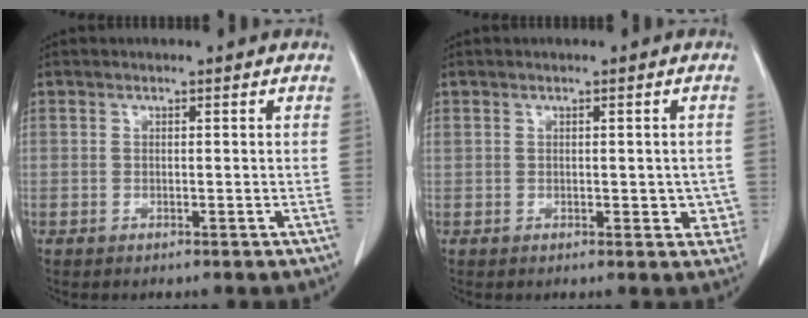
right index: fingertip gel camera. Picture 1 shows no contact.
{"total": 4.0, "force": [-0.2, 2.2, 3.3], "torque": [-0.034, 0.009, 0.006]}